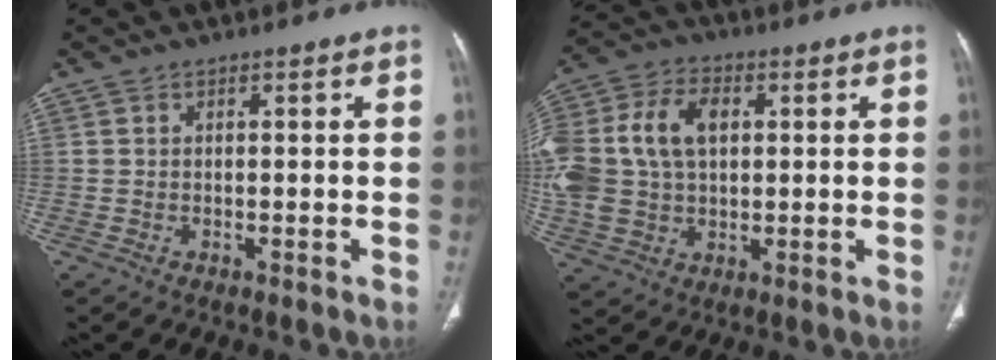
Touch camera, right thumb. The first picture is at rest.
{"total": 21.7, "force": [3.5, 15.2, 15.1], "torque": [-0.361, 0.032, 0.074]}